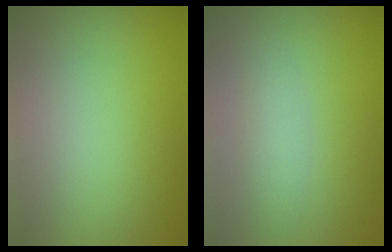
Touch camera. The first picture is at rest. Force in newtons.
{"total": 1.7, "press": 1.7, "slide": 0.1}